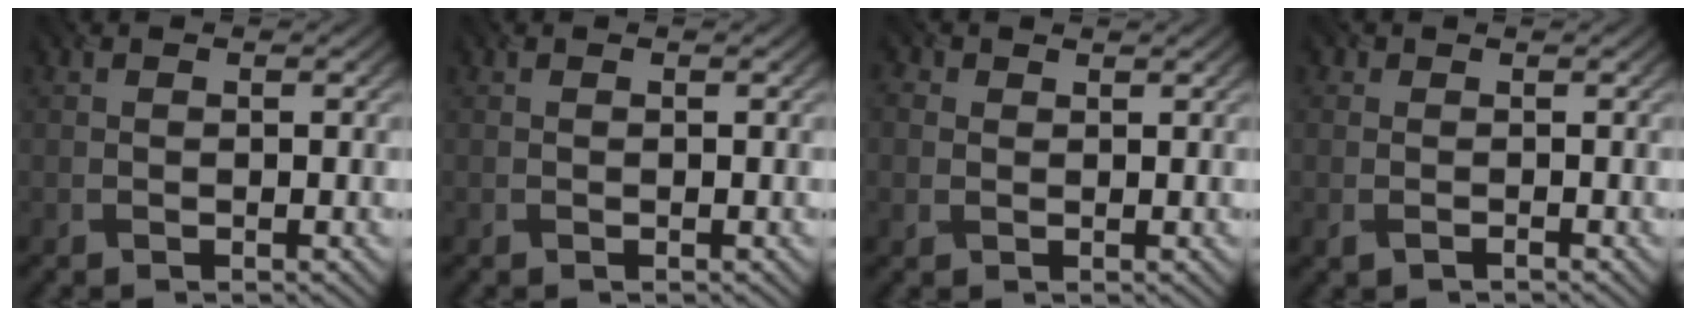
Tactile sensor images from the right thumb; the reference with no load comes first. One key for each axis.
{"total": 0.0}
{"total": 1.9, "fx": 0.6, "fy": 1.5, "fz": 0.8, "tx": -0.025, "ty": 0.001, "tz": 0.012}
{"total": 1.4, "fx": -0.5, "fy": 1.0, "fz": 0.8, "tx": -0.016, "ty": -0.002, "tz": -0.014}